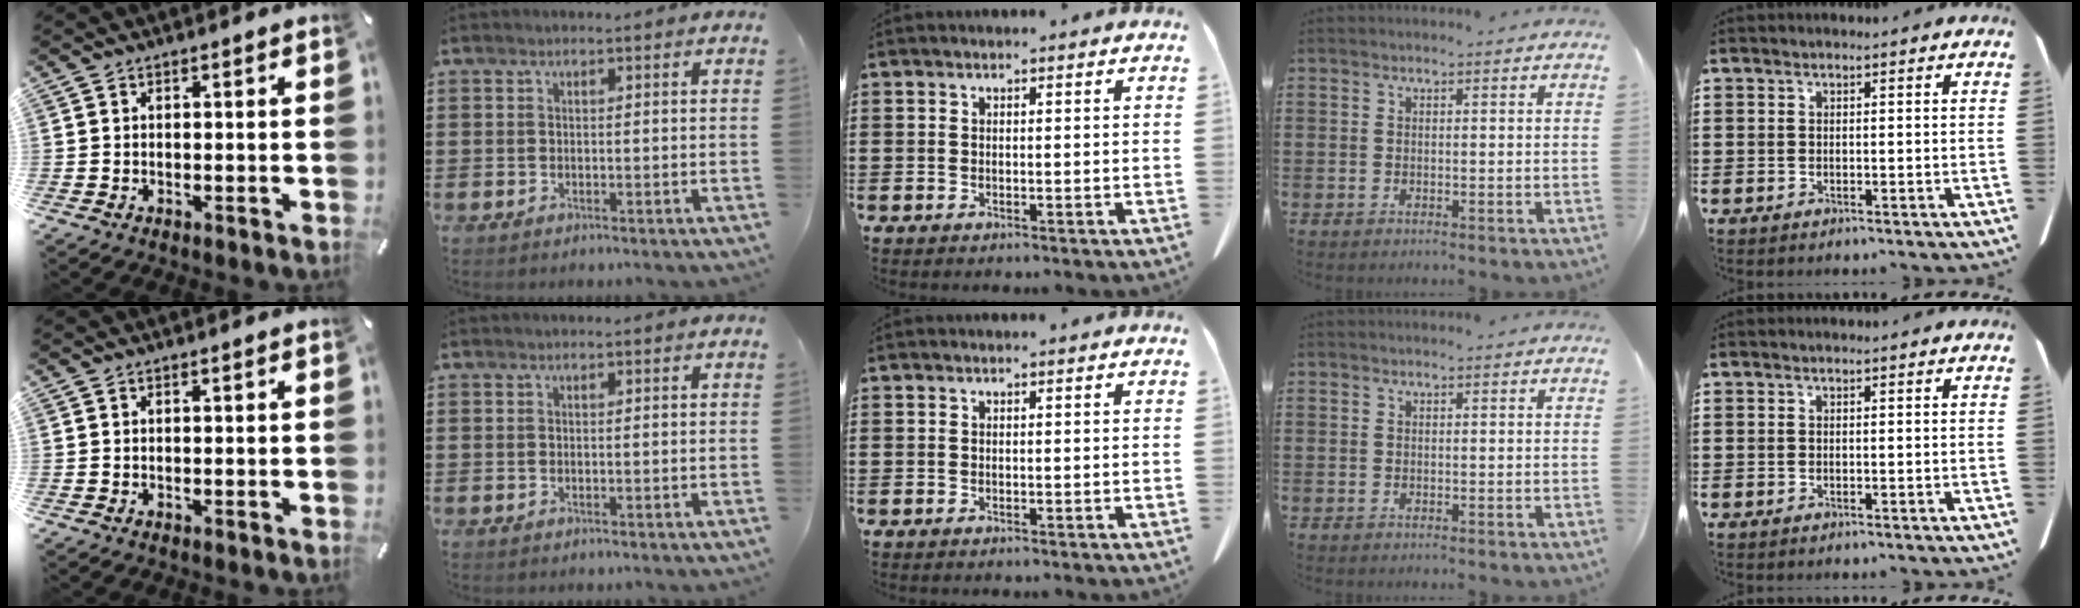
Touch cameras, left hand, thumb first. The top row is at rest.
{}